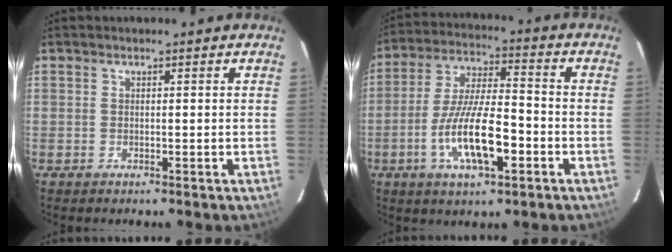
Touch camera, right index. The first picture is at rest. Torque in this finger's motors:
{"motor_torque": [0.60, -0.16, 0.87, 0.21]}